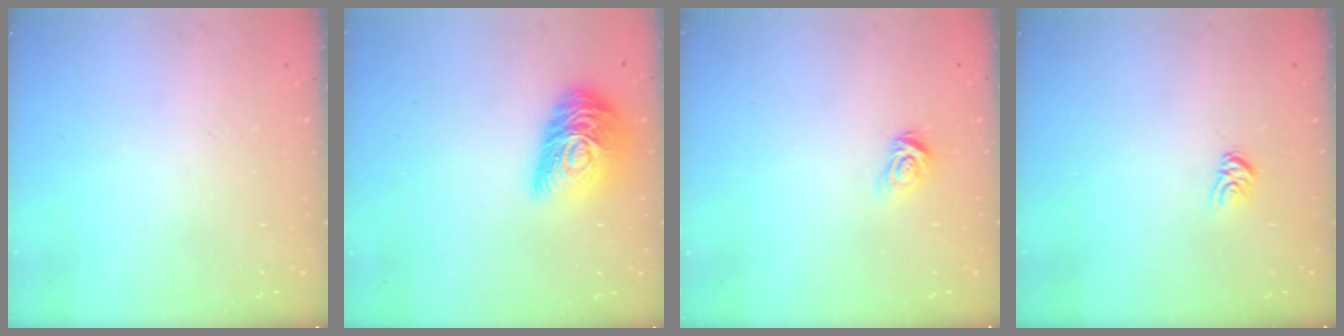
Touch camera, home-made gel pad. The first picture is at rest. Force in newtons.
{"total": 16.3, "press": 16.3, "slide": 0.9}
{"total": 5.5, "press": 5.5, "slide": 0.4}
{"total": 4.8, "press": 4.8, "slide": 0.3}